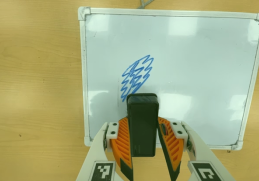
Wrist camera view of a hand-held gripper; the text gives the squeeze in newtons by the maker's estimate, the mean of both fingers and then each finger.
{"total": 6.0, "left": 5.1, "right": 6.8}